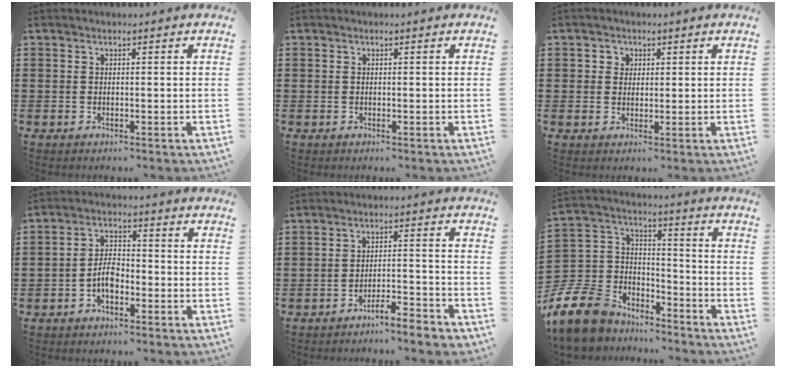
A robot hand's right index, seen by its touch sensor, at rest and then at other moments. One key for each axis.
{"total": 0.0}
{"total": 1.8, "fx": 0.5, "fy": 1.7, "fz": 0.4, "tx": -0.015, "ty": 0.009, "tz": 0.007}
{"total": 4.4, "fx": -1.9, "fy": 2.4, "fz": 3.2, "tx": -0.078, "ty": 0.001, "tz": -0.043}
{"total": 4.5, "fx": -4.3, "fy": -0.1, "fz": 1.1, "tx": -0.022, "ty": -0.001, "tz": -0.087}
{"total": 9.9, "fx": -7.6, "fy": 5.6, "fz": 2.7, "tx": -0.114, "ty": 0.004, "tz": -0.158}